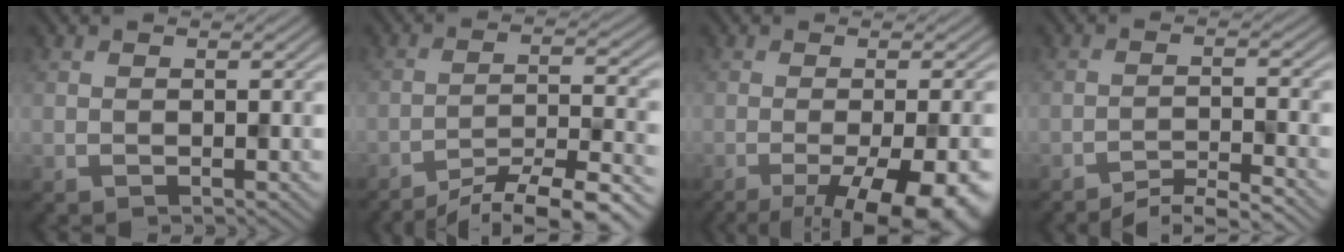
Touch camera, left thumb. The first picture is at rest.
{"total": 11.2, "force": [-9.4, 1.9, 5.8], "torque": [-0.096, -0.004, -0.139]}
{"total": 13.5, "force": [-6.7, 4.2, 10.9], "torque": [-0.122, -0.010, -0.079]}
{"total": 3.9, "force": [-3.4, 0.3, 1.9], "torque": [-0.026, 0.008, -0.066]}